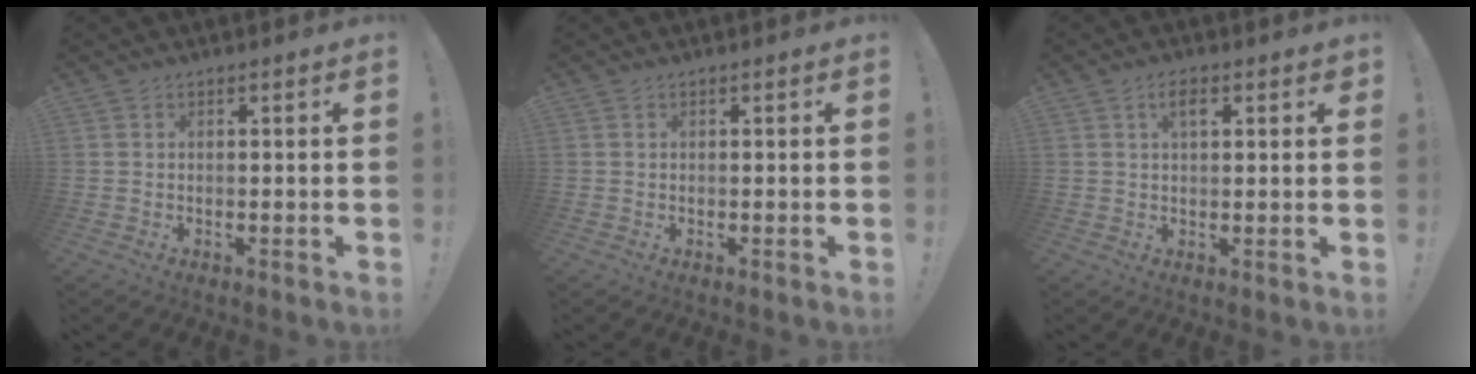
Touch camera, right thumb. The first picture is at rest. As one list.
[{"total": 0.0}, {"total": 4.1, "force": [1.8, 1.9, 3.2], "torque": [-0.047, -0.001, 0.026]}]